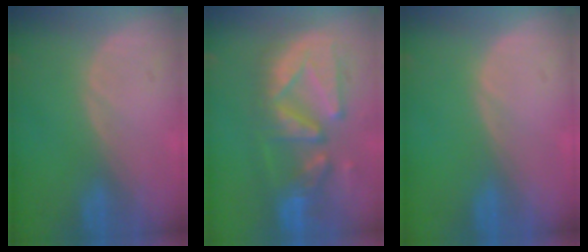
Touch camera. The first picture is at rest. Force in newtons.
{"total": 12.5, "press": 11.0, "slide": 5.9}
{"total": 0.0}